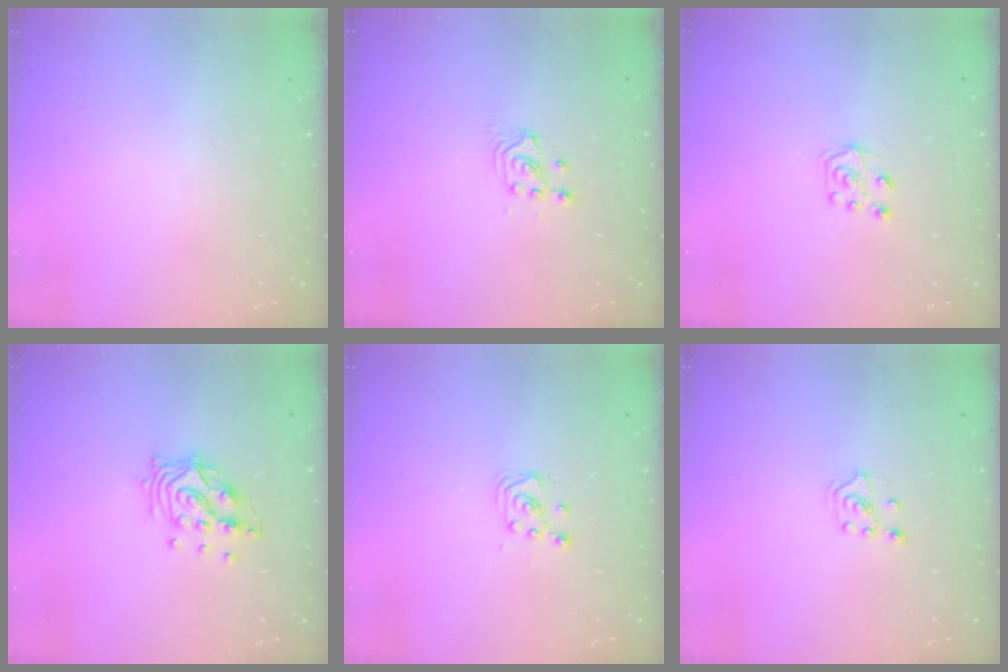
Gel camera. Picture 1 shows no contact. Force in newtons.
{"total": 2.7, "press": 2.7, "slide": 0.2}
{"total": 6.1, "press": 6.1, "slide": 0.5}
{"total": 10.8, "press": 10.8, "slide": 0.7}
{"total": 2.9, "press": 2.9, "slide": 0.4}
{"total": 3.0, "press": 2.9, "slide": 0.7}